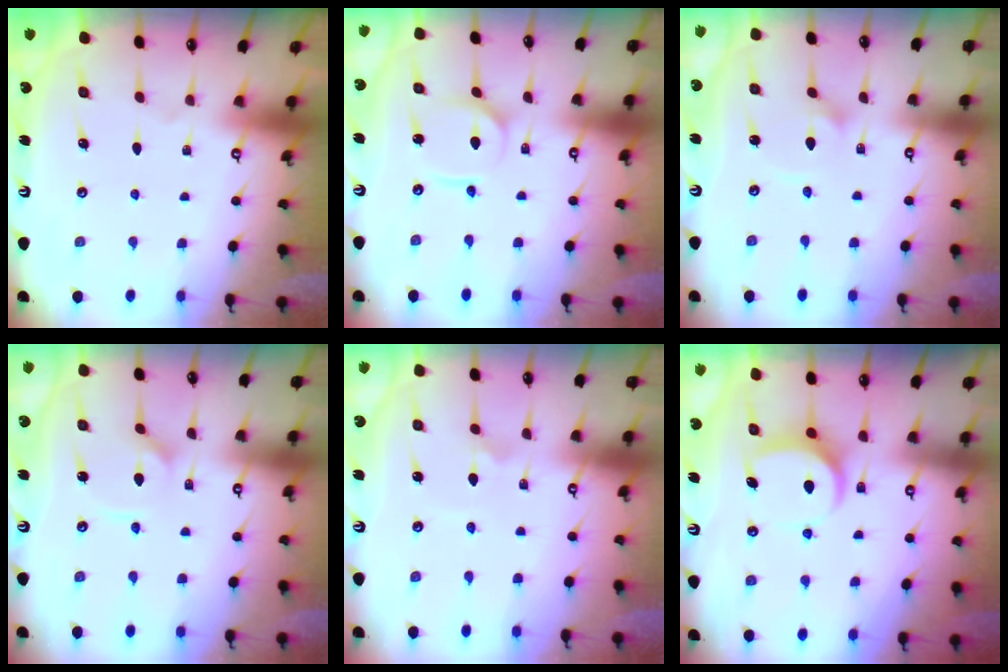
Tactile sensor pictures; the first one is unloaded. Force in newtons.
{"total": 2.5, "press": 2.5, "slide": 0.2}
{"total": 1.6, "press": 1.6, "slide": 0.3}
{"total": 3.1, "press": 3.1, "slide": 0.3}
{"total": 2.3, "press": 2.3, "slide": 0.1}
{"total": 7.8, "press": 7.7, "slide": 0.5}